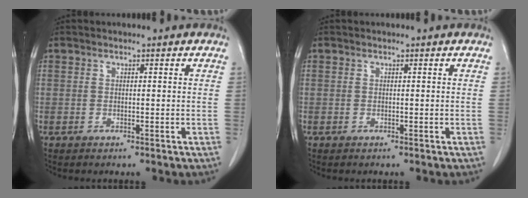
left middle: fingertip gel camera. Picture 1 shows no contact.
{"total": 0.0}